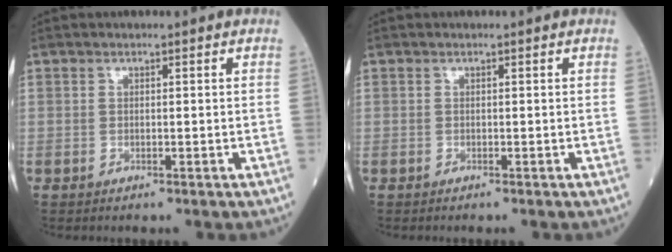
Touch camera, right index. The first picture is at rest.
{"total": 0.0}